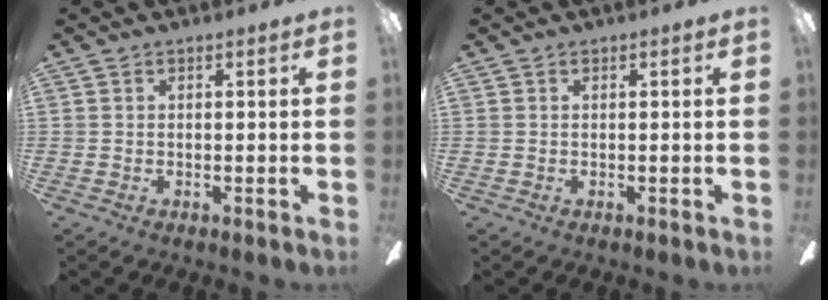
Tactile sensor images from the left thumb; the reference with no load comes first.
{"total": 0.0}